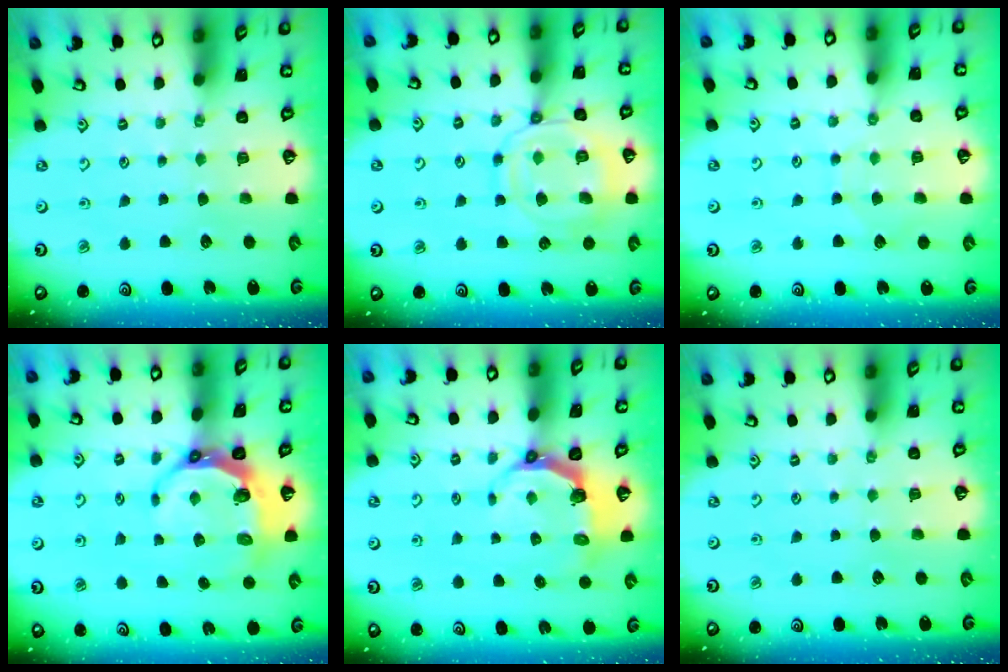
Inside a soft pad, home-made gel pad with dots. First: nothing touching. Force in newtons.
{"total": 13.4, "press": 13.3, "slide": 1.2}
{"total": 5.0, "press": 5.0, "slide": 0.5}
{"total": 7.8, "press": 6.7, "slide": 3.9}
{"total": 5.7, "press": 4.3, "slide": 3.8}
{"total": 0.0}